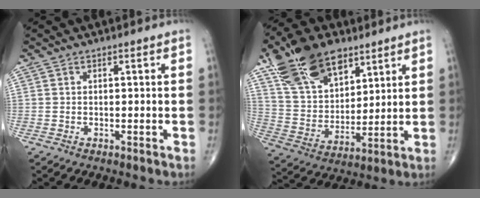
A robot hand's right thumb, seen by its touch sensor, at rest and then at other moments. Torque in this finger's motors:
{"motor_torque": [0.28, 3.43, 1.27, 1.49, 0.10]}